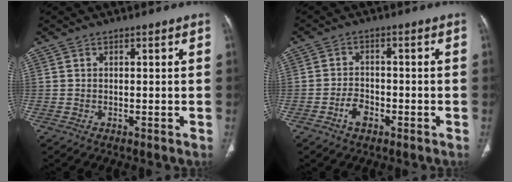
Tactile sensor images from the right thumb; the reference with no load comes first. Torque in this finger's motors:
{"motor_torque": [1.37, 0.53, 0.94, -0.52, 0.01]}